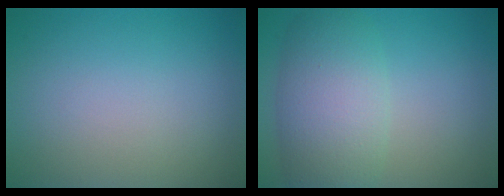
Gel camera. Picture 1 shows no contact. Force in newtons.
{"total": 6.3, "press": 6.3, "slide": 0.1}